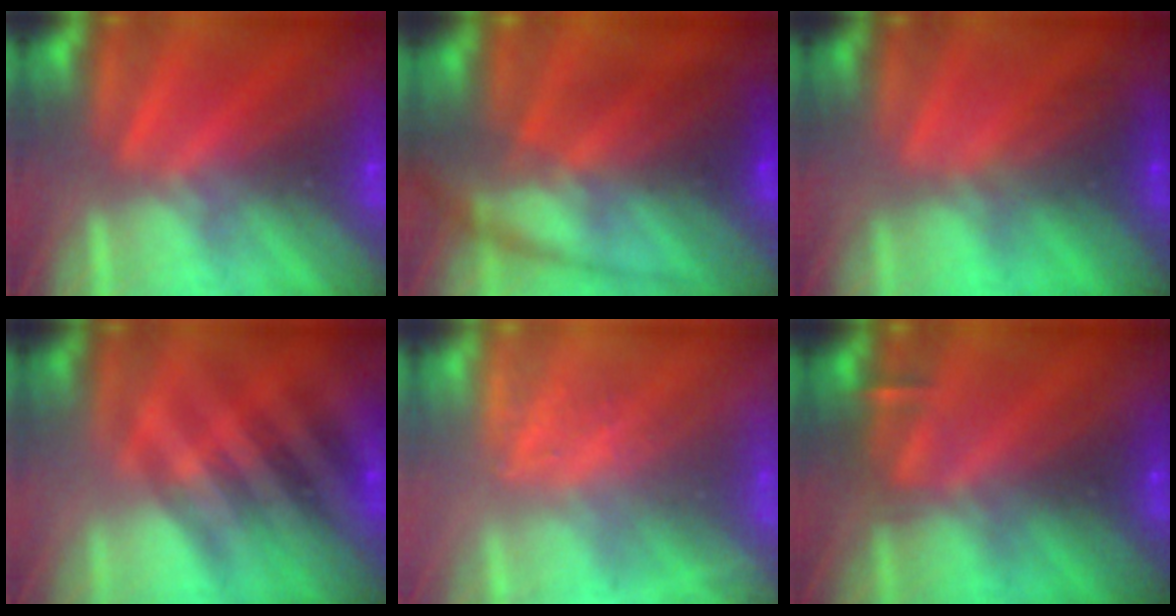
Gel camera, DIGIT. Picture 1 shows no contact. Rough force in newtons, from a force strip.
{"total": 7.2}
{"total": 1.7}
{"total": 2.3}
{"total": 2.6}
{"total": 3.0}